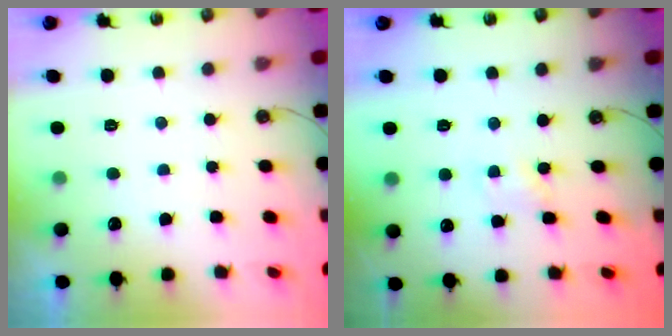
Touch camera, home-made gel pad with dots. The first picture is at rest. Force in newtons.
{"total": 1.8, "press": 1.7, "slide": 0.3}